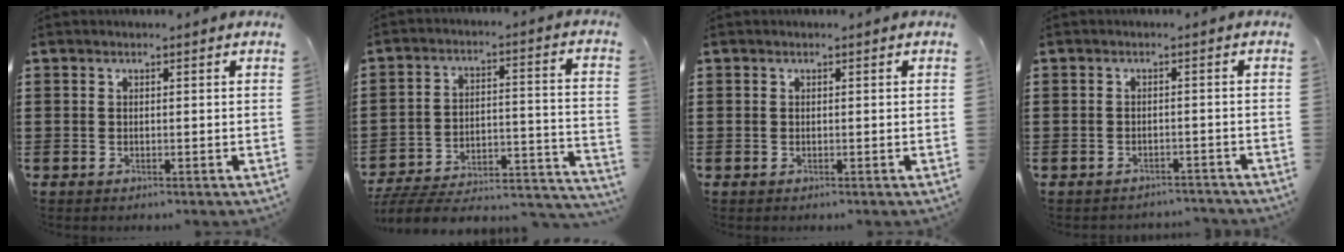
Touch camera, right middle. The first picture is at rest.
{"total": 4.8, "force": [-4.3, 1.0, 1.8], "torque": [-0.037, -0.007, -0.091]}
{"total": 0.0}
{"total": 1.8, "force": [-1.8, 0.3, -0.2], "torque": [-0.003, 0.002, -0.041]}